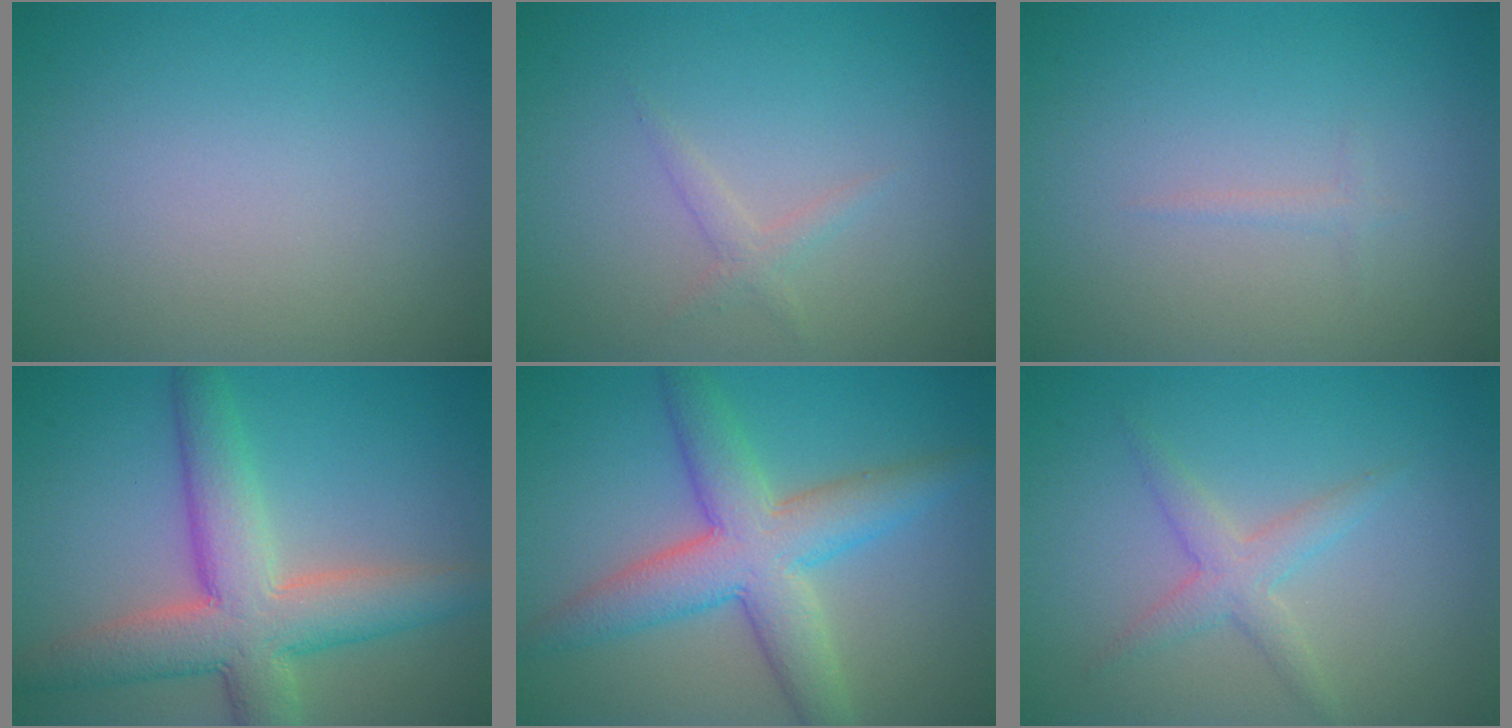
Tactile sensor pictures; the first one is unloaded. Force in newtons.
{"total": 1.2, "press": 1.2, "slide": 0.1}
{"total": 0.6, "press": 0.6, "slide": 0.0}
{"total": 7.9, "press": 7.8, "slide": 0.4}
{"total": 6.9, "press": 6.9, "slide": 0.1}
{"total": 2.4, "press": 2.4, "slide": 0.1}